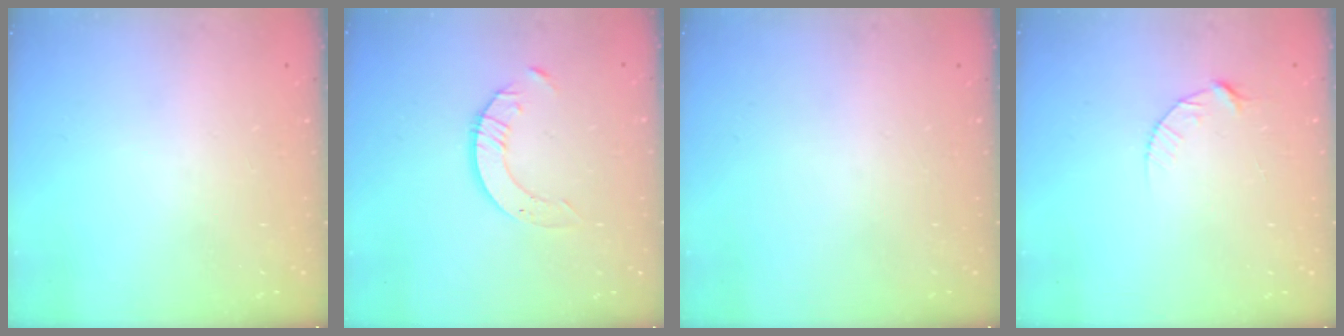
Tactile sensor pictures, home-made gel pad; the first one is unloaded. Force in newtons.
{"total": 4.0, "press": 4.0, "slide": 0.5}
{"total": 0.0}
{"total": 3.9, "press": 3.8, "slide": 0.5}